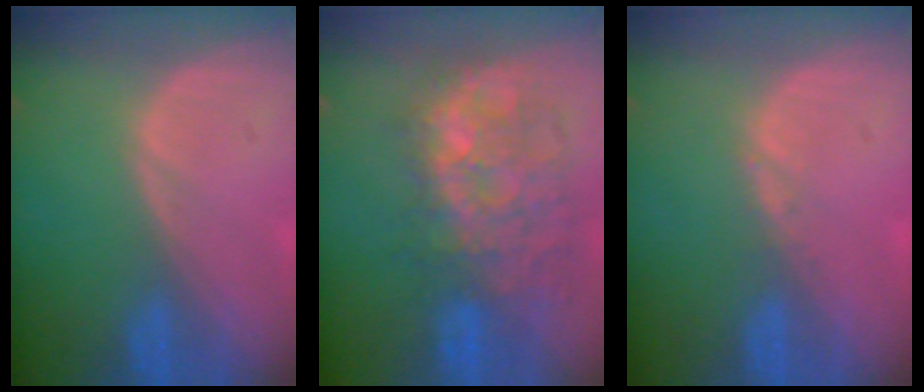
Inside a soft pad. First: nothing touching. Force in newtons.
{"total": 10.5, "press": 9.9, "slide": 3.4}
{"total": 0.6, "press": 0.5, "slide": 0.3}